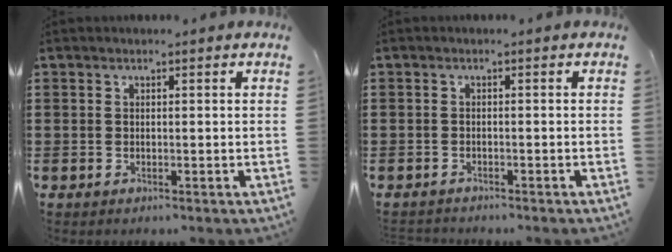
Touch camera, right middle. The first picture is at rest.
{"total": 0.8, "force": [-0.8, 0.1, -0.1], "torque": [-0.001, 0.002, -0.018]}